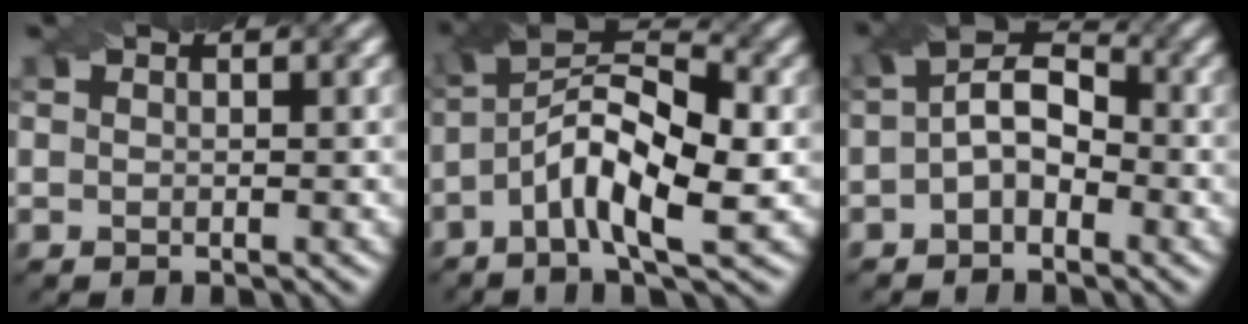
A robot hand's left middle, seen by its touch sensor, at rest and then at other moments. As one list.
[{"total": 8.4, "force": [-1.9, 2.9, 7.7], "torque": [-0.140, 0.021, -0.045]}, {"total": 4.5, "force": [-0.4, 2.8, 3.5], "torque": [-0.057, 0.013, -0.016]}]